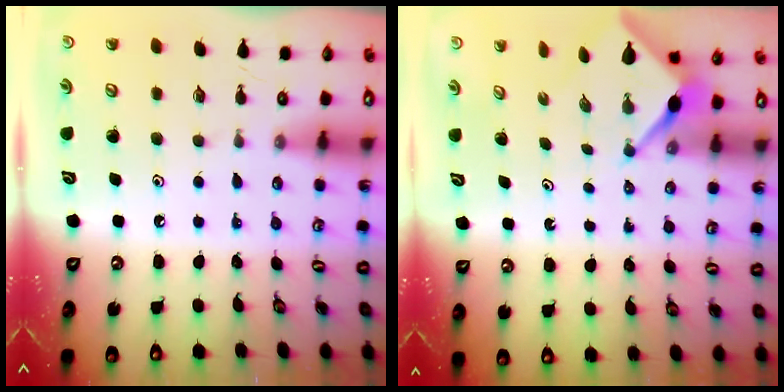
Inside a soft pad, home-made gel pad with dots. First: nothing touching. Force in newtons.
{"total": 3.1, "press": 3.1, "slide": 0.2}